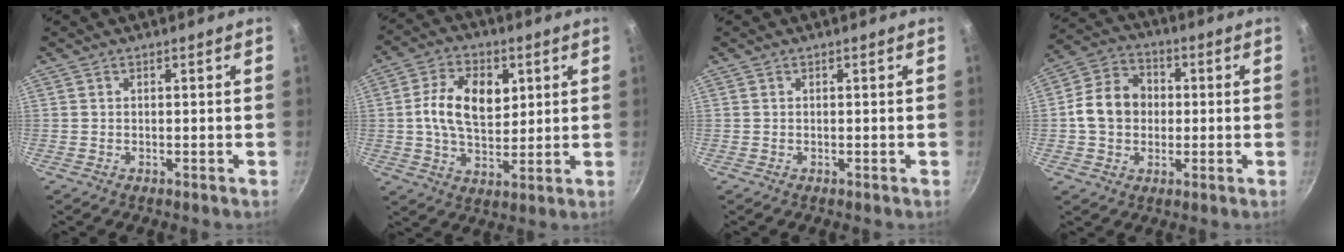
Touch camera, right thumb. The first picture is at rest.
{"total": 12.2, "force": [2.5, 7.9, 9.0], "torque": [-0.136, -0.002, 0.037]}
{"total": 0.0}
{"total": 10.8, "force": [0.1, 8.9, 6.2], "torque": [-0.084, 0.019, -0.014]}